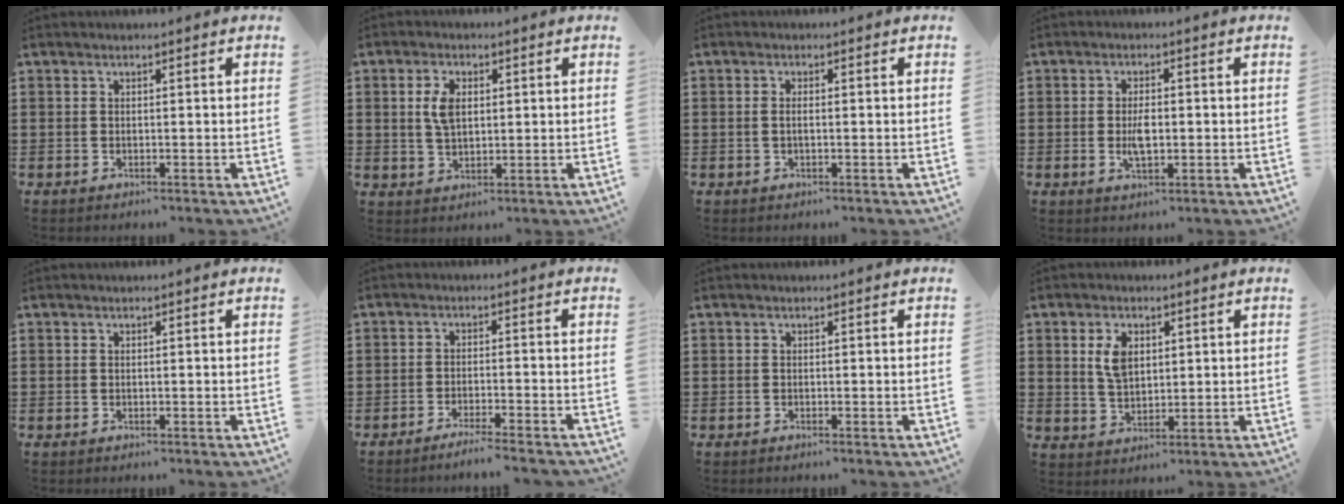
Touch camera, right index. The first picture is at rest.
{"total": 4.6, "force": [1.0, 2.5, 3.7], "torque": [-0.087, 0.008, 0.014]}
{"total": 1.2, "force": [-0.1, 0.4, 1.1], "torque": [-0.022, 0.000, -0.002]}
{"total": 3.7, "force": [-0.3, 1.7, 3.3], "torque": [-0.068, 0.001, -0.009]}
{"total": 0.0}
{"total": 2.9, "force": [-2.7, -0.5, 0.9], "torque": [-0.017, -0.001, -0.053]}
{"total": 0.0}
{"total": 5.0, "force": [1.5, 2.9, 3.7], "torque": [-0.083, 0.010, 0.025]}